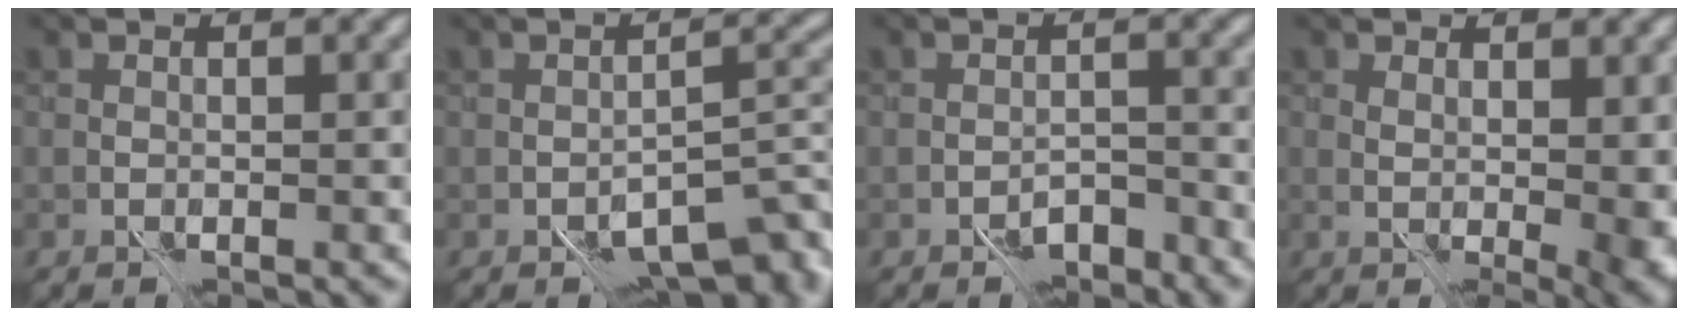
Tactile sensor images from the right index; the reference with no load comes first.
{"total": 5.8, "force": [-3.4, 2.6, 4.0], "torque": [-0.045, 0.005, -0.054]}
{"total": 3.1, "force": [-2.6, 1.2, 1.4], "torque": [-0.013, 0.000, -0.042]}
{"total": 5.1, "force": [0.8, 2.4, 4.5], "torque": [-0.063, -0.007, 0.022]}